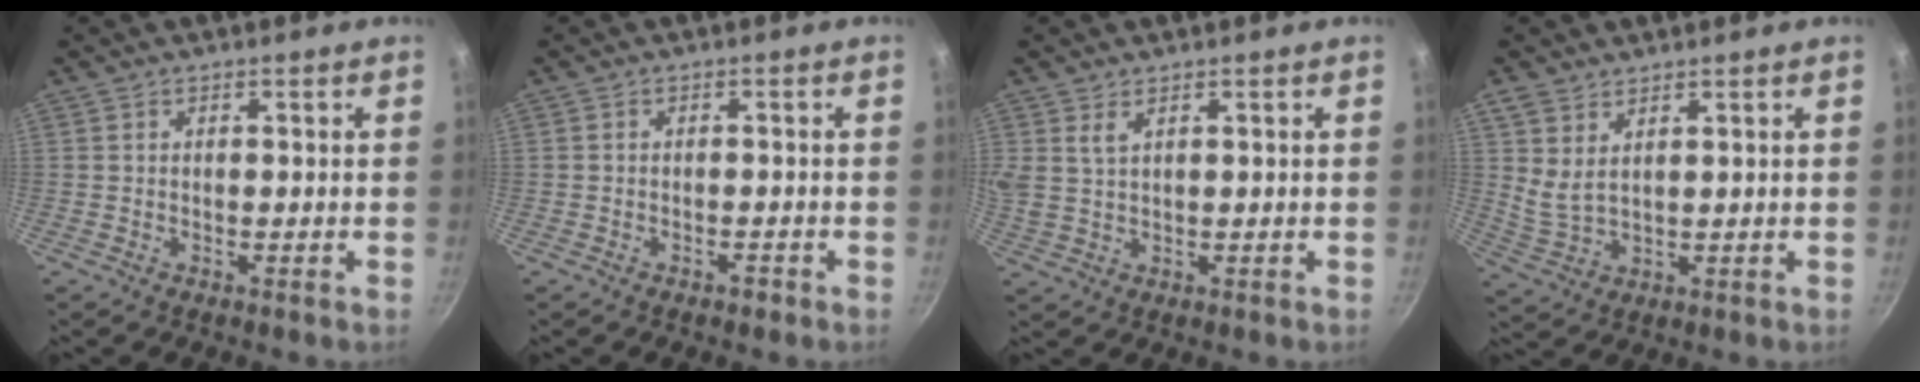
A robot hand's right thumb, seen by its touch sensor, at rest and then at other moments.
{"total": 1.4, "force": [-1.0, 0.6, 0.7], "torque": [-0.010, 0.011, -0.011]}
{"total": 3.5, "force": [1.9, 1.8, 2.3], "torque": [-0.042, -0.007, 0.041]}
{"total": 4.6, "force": [2.6, 2.2, 3.0], "torque": [-0.054, -0.020, 0.057]}